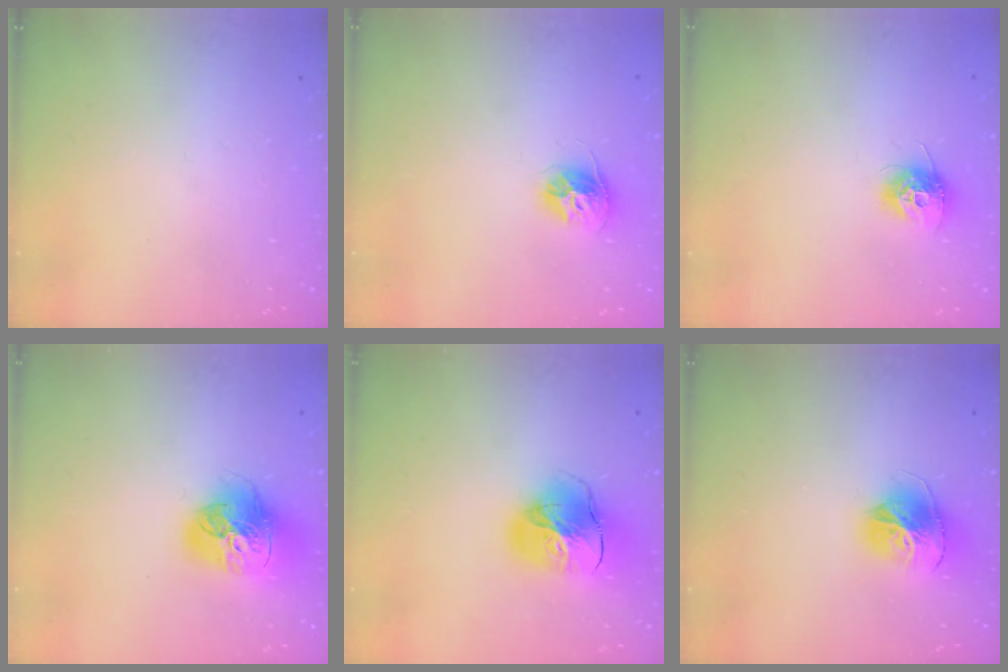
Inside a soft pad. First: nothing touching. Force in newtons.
{"total": 10.5, "press": 10.4, "slide": 0.8}
{"total": 9.5, "press": 9.5, "slide": 0.4}
{"total": 16.7, "press": 16.6, "slide": 1.9}
{"total": 19.2, "press": 19.0, "slide": 2.1}
{"total": 15.6, "press": 15.5, "slide": 1.6}